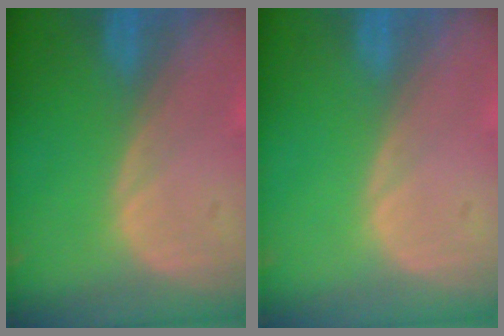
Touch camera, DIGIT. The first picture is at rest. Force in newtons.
{"total": 0.0}